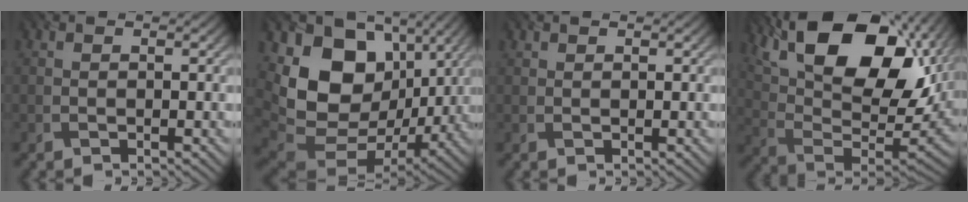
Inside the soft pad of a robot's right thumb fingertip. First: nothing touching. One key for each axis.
{"total": 16.2, "fx": 3.0, "fy": 12.2, "fz": 10.2, "tx": -0.219, "ty": -0.014, "tz": 0.072}
{"total": 0.5, "fx": 0.5, "fy": 0.2, "fz": -0.1, "tx": 0.004, "ty": 0.000, "tz": 0.012}
{"total": 19.5, "fx": 9.5, "fy": 9.5, "fz": 14.2, "tx": -0.258, "ty": 0.026, "tz": 0.156}